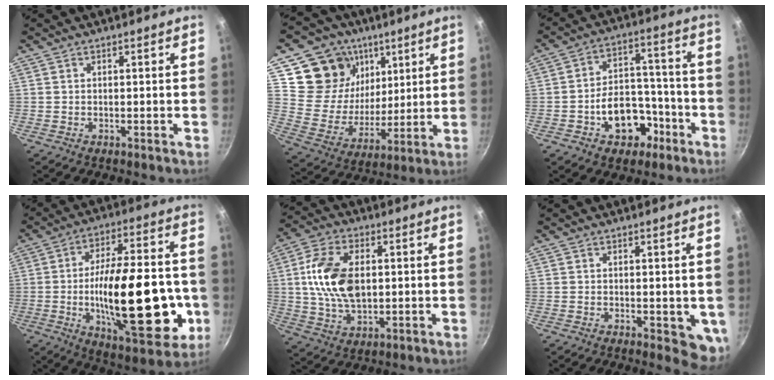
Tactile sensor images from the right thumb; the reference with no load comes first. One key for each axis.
{"total": 17.1, "fx": 8.9, "fy": 13.7, "fz": 5.0, "tx": -0.043, "ty": -0.059, "tz": 0.156}
{"total": 15.2, "fx": -6.9, "fy": 10.4, "fz": 8.7, "tx": -0.097, "ty": 0.081, "tz": -0.098}
{"total": 28.3, "fx": -5.0, "fy": 11.1, "fz": 25.5, "tx": -0.375, "ty": 0.015, "tz": -0.065}
{"total": 14.1, "fx": 1.6, "fy": 8.6, "fz": 11.1, "tx": -0.191, "ty": 0.003, "tz": 0.028}
{"total": 5.4, "fx": -0.3, "fy": 2.5, "fz": 4.8, "tx": -0.047, "ty": -0.011, "tz": -0.001}